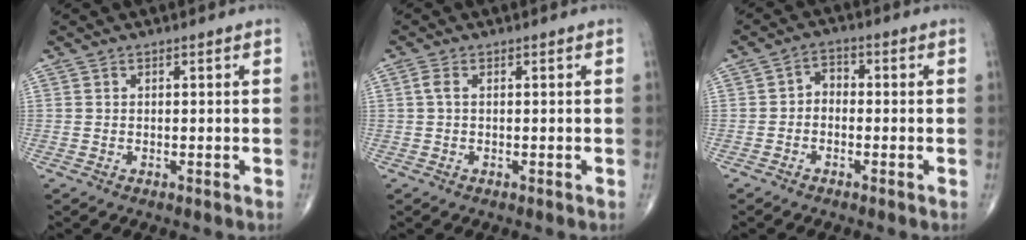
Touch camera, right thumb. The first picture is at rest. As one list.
[{"total": 3.0, "force": [0.3, 1.4, 2.6], "torque": [-0.068, 0.009, 0.004]}, {"total": 2.8, "force": [-0.8, 2.1, 1.7], "torque": [-0.009, 0.017, -0.030]}]